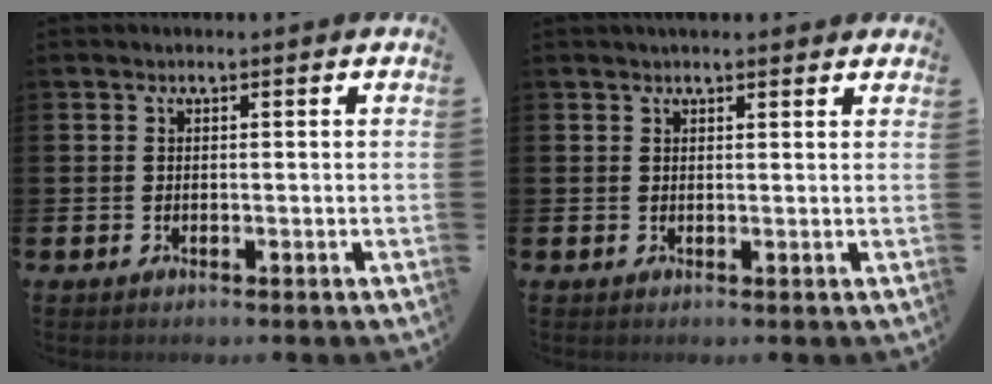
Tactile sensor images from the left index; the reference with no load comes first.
{"total": 1.6, "force": [1.5, 0.3, 0.2], "torque": [0.007, -0.005, 0.025]}